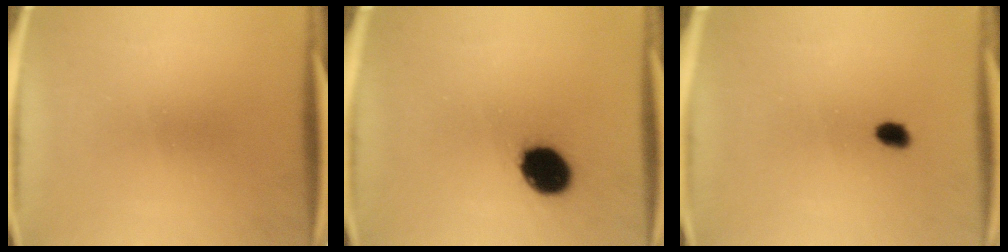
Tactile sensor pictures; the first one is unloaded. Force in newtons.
{"total": 11.5}
{"total": 1.8}